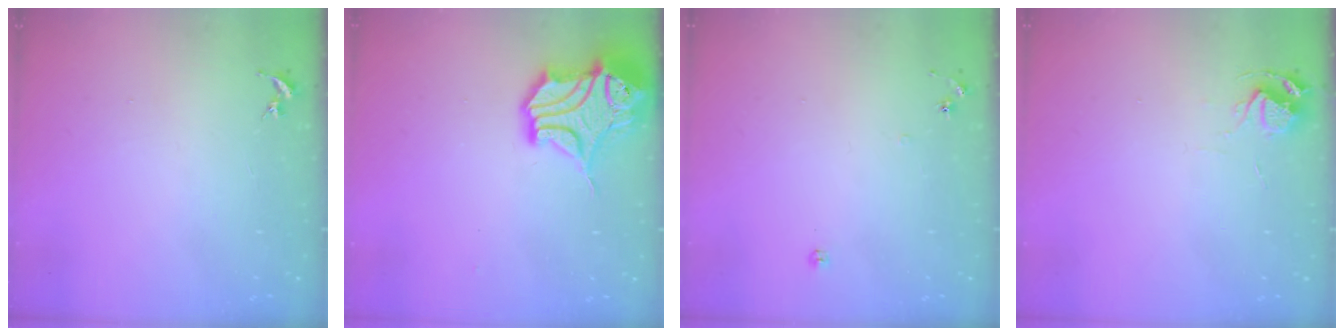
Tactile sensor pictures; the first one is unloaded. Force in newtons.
{"total": 15.4, "press": 15.2, "slide": 2.4}
{"total": 6.1, "press": 6.1, "slide": 0.5}
{"total": 5.8, "press": 5.8, "slide": 0.6}